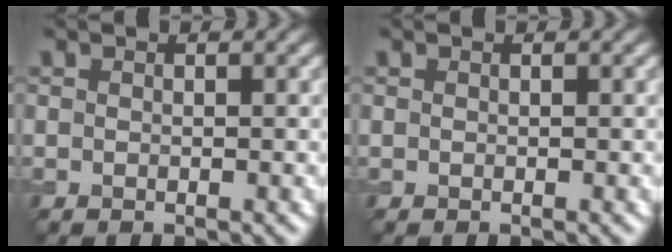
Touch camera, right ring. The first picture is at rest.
{"total": 0.0}